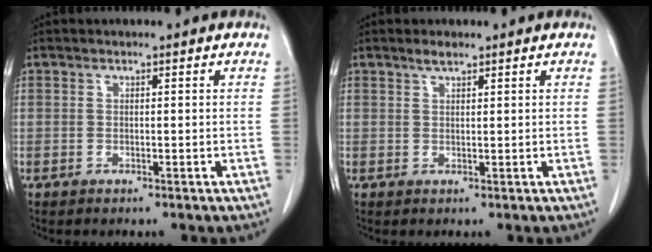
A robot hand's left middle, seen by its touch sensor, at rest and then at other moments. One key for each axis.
{"total": 1.4, "fx": 1.1, "fy": 0.3, "fz": 0.7, "tx": -0.017, "ty": -0.001, "tz": 0.021}